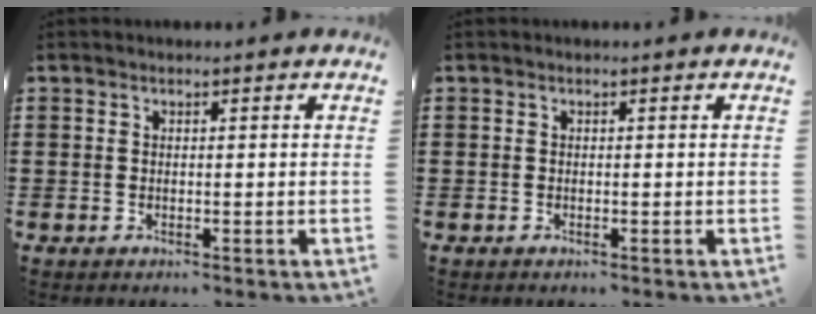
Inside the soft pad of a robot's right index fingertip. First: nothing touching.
{"total": 0.0}